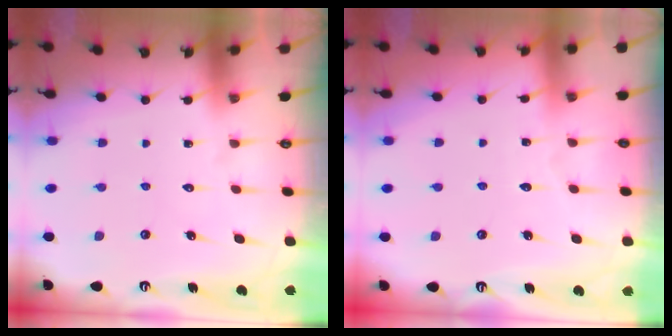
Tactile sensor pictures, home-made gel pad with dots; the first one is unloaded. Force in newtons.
{"total": 2.6, "press": 2.6, "slide": 0.4}